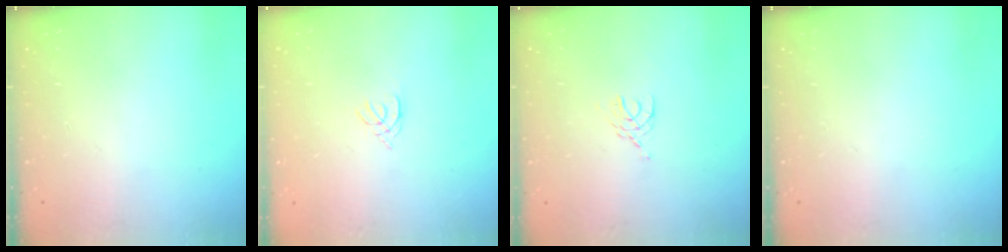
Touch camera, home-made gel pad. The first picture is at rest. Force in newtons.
{"total": 1.1, "press": 1.0, "slide": 0.3}
{"total": 3.2, "press": 3.1, "slide": 0.4}
{"total": 0.0}